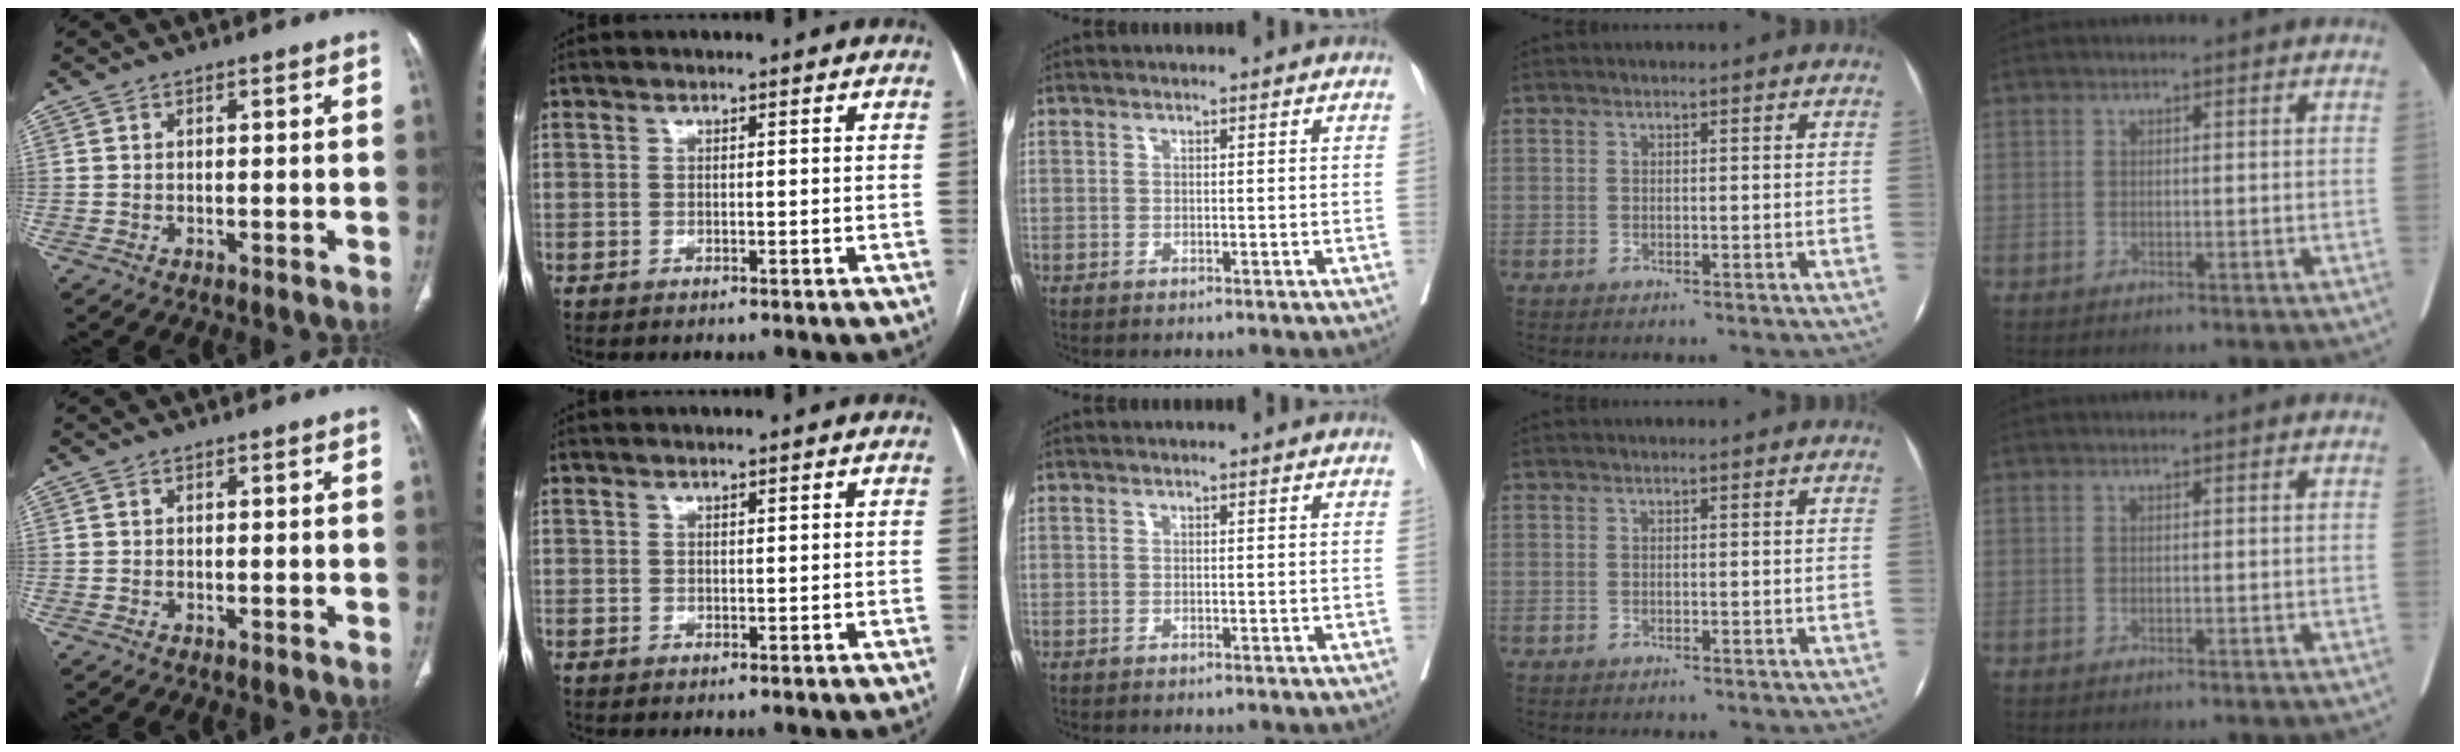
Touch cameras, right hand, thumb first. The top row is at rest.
{}